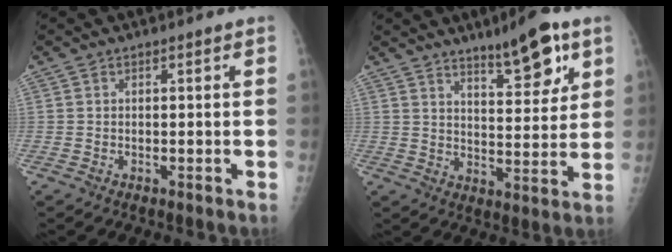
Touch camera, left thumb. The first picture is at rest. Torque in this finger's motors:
{"motor_torque": [0.26, 0.24, 0.07, -0.26, 0.11]}